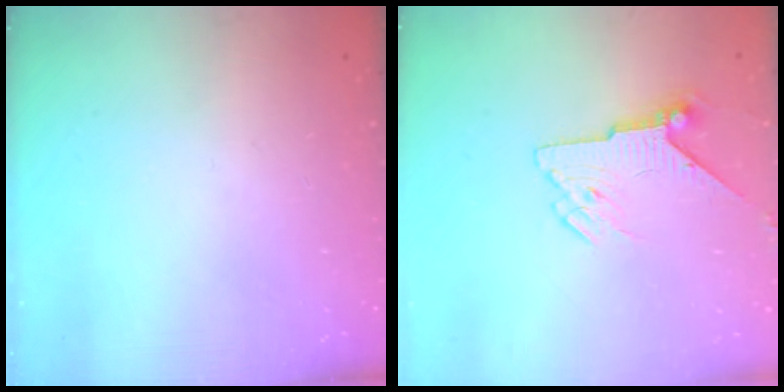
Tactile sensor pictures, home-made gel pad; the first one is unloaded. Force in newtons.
{"total": 6.5, "press": 6.4, "slide": 0.9}